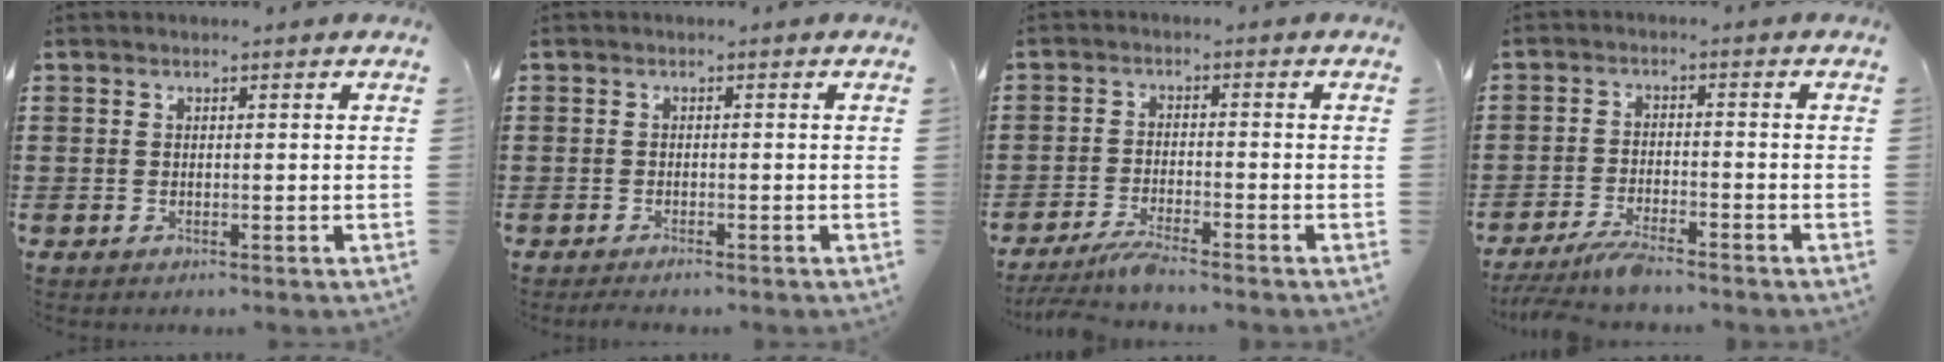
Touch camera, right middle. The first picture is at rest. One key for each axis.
{"total": 0.8, "fx": -0.7, "fy": 0.1, "fz": 0.4, "tx": -0.010, "ty": -0.005, "tz": -0.012}
{"total": 3.7, "fx": -3.3, "fy": 0.0, "fz": 1.7, "tx": -0.044, "ty": -0.011, "tz": -0.068}
{"total": 4.2, "fx": -3.7, "fy": 0.3, "fz": 2.1, "tx": -0.048, "ty": -0.011, "tz": -0.073}